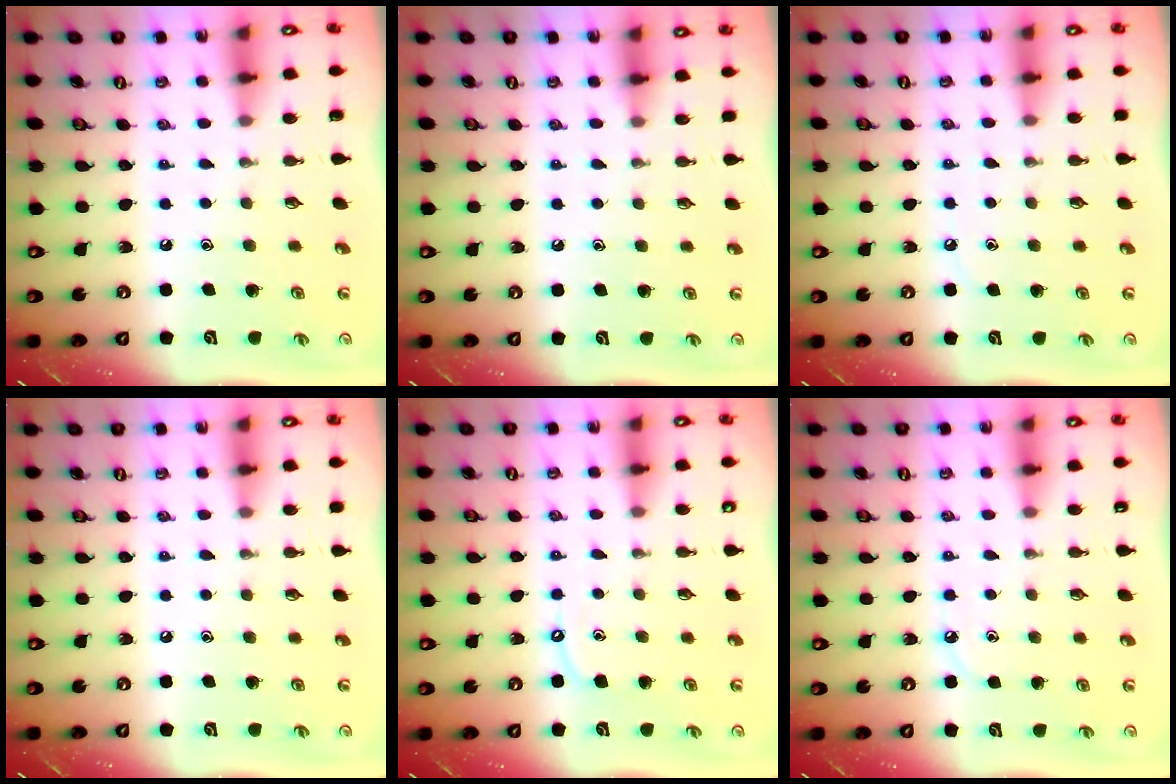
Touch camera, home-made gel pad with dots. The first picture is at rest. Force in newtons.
{"total": 3.0, "press": 2.9, "slide": 0.5}
{"total": 4.8, "press": 4.7, "slide": 0.8}
{"total": 2.5, "press": 2.4, "slide": 0.4}
{"total": 3.9, "press": 3.9, "slide": 0.5}
{"total": 3.5, "press": 3.5, "slide": 0.5}